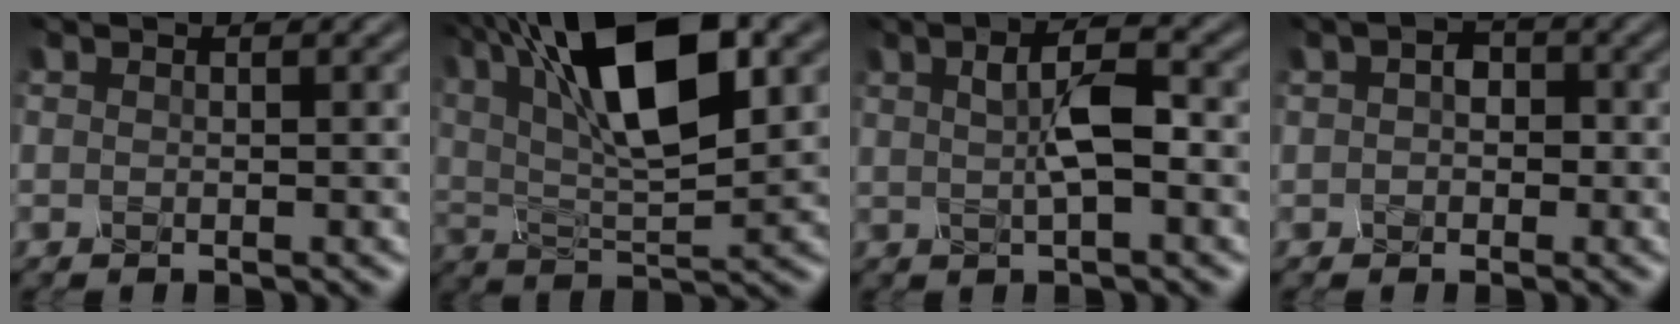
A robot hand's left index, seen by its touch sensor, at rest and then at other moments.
{"total": 13.8, "force": [5.4, 5.3, 11.6], "torque": [-0.189, 0.019, 0.080]}
{"total": 3.9, "force": [0.0, 1.3, 3.6], "torque": [-0.068, 0.008, -0.002]}
{"total": 2.2, "force": [-0.2, 1.8, 1.3], "torque": [-0.021, 0.007, -0.007]}